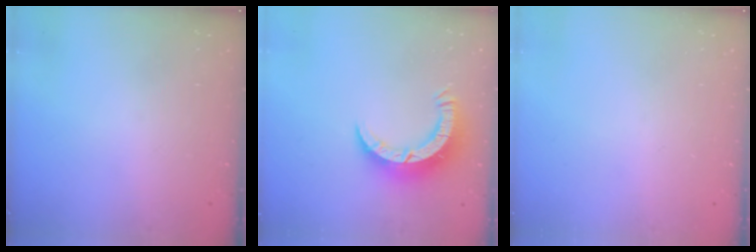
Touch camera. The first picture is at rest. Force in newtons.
{"total": 7.8, "press": 7.8, "slide": 0.8}
{"total": 0.0}